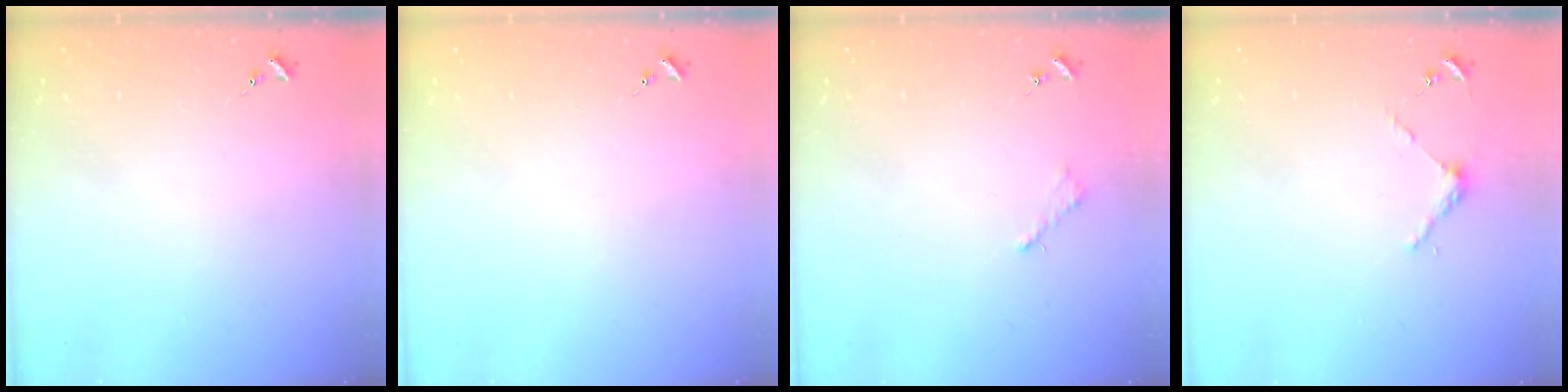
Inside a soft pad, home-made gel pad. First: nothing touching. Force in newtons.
{"total": 0.0}
{"total": 2.6, "press": 2.5, "slide": 0.3}
{"total": 3.9, "press": 3.9, "slide": 0.2}